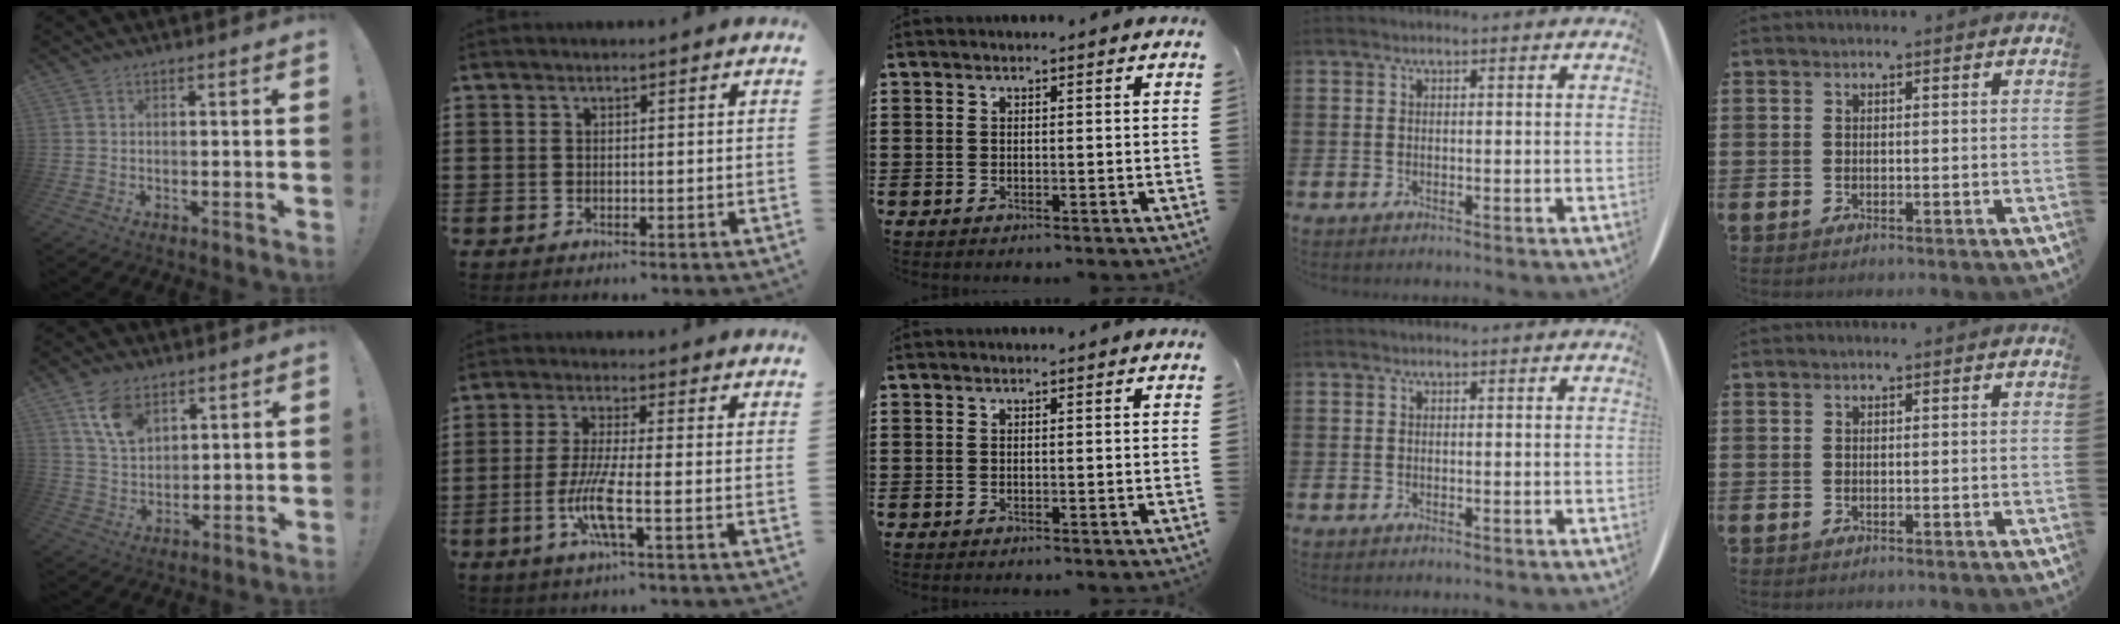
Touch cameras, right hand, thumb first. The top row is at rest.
{"thumb": {"total": 10.3, "force": [6.0, 6.6, 5.2], "torque": [-0.096, -0.017, 0.118]}, "index": {"total": 7.2, "force": [-2.3, 0.9, 6.8], "torque": [-0.147, -0.016, -0.050]}}